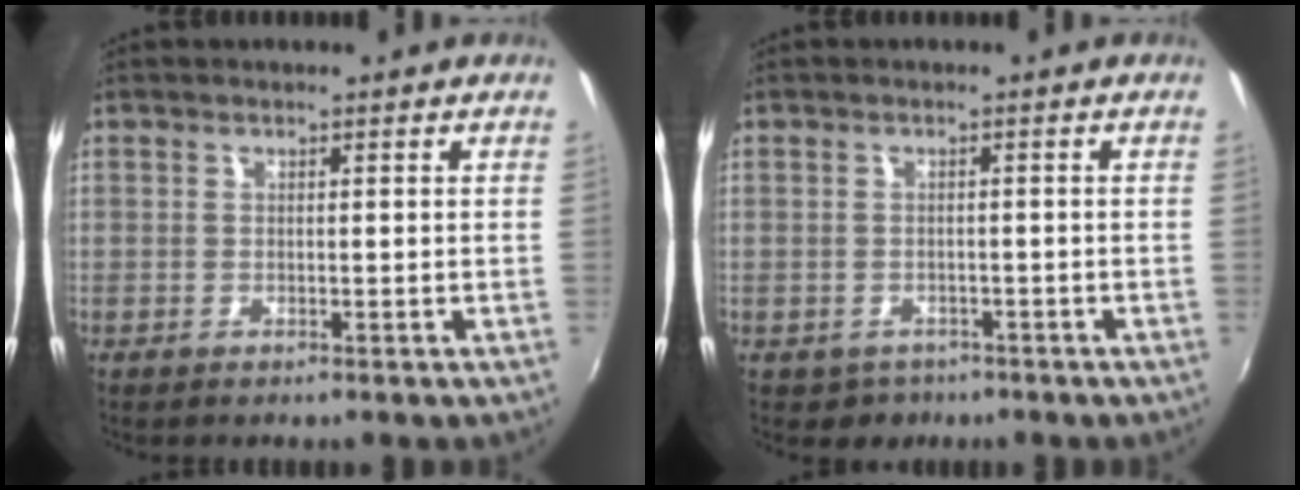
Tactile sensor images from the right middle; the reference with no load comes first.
{"total": 3.1, "force": [-1.7, 2.5, 0.5], "torque": [-0.020, -0.004, -0.020]}